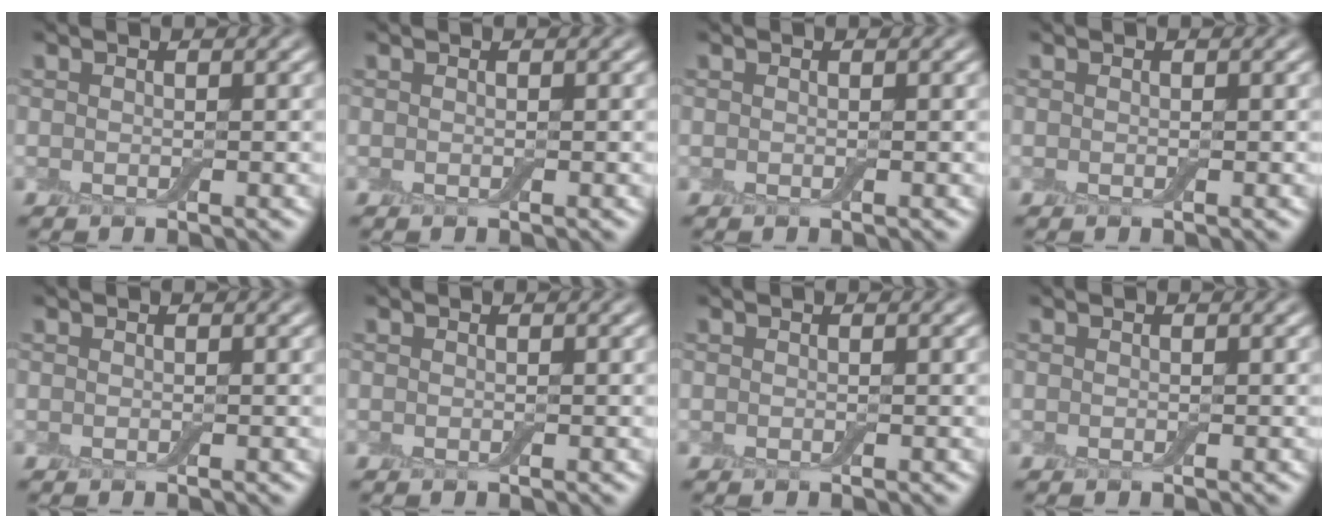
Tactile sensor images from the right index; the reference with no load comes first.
{"total": 0.0}
{"total": 0.0}
{"total": 0.0}
{"total": 0.0}
{"total": 0.0}
{"total": 0.0}
{"total": 0.0}